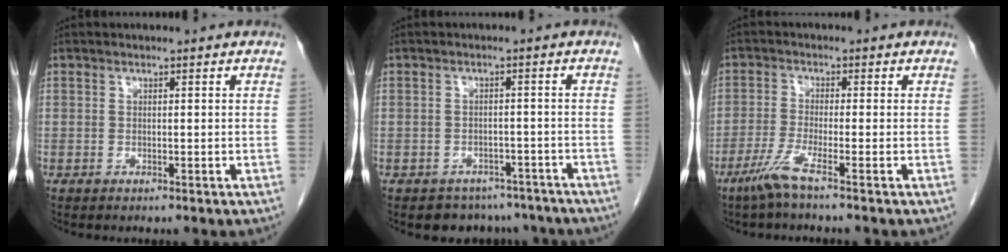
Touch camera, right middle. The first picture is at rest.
{"total": 6.8, "force": [-5.6, 3.9, 0.3], "torque": [0.011, 0.017, -0.064]}
{"total": 4.1, "force": [-2.9, -0.7, 2.9], "torque": [-0.064, -0.011, -0.066]}